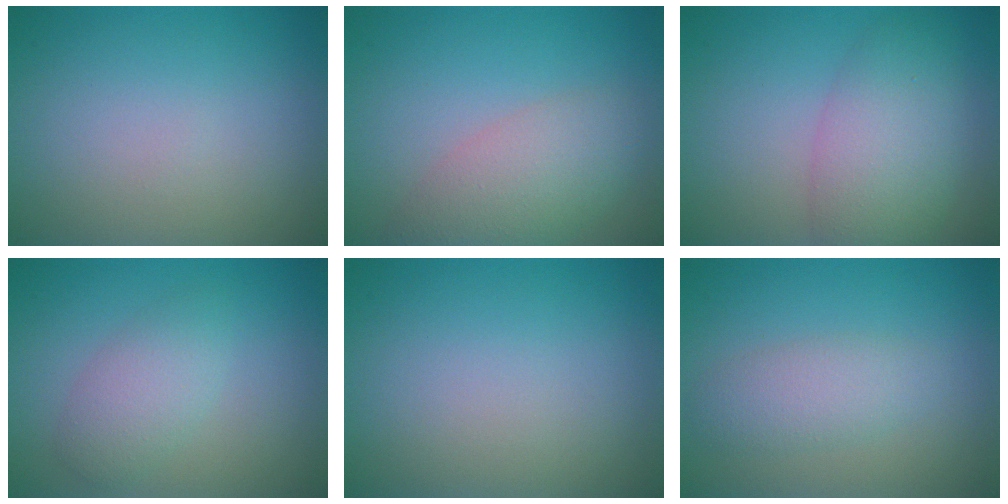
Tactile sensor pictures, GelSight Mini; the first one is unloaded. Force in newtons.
{"total": 4.8, "press": 4.8, "slide": 0.4}
{"total": 5.8, "press": 5.8, "slide": 0.2}
{"total": 2.9, "press": 2.9, "slide": 0.2}
{"total": 0.0}
{"total": 2.7, "press": 2.7, "slide": 0.0}